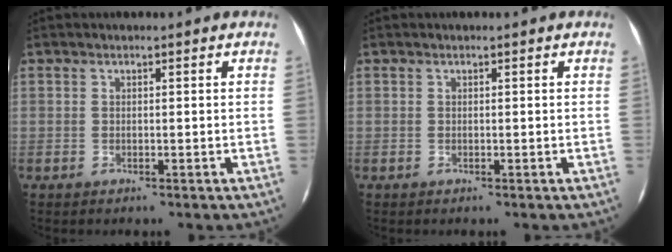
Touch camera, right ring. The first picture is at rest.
{"total": 0.0}